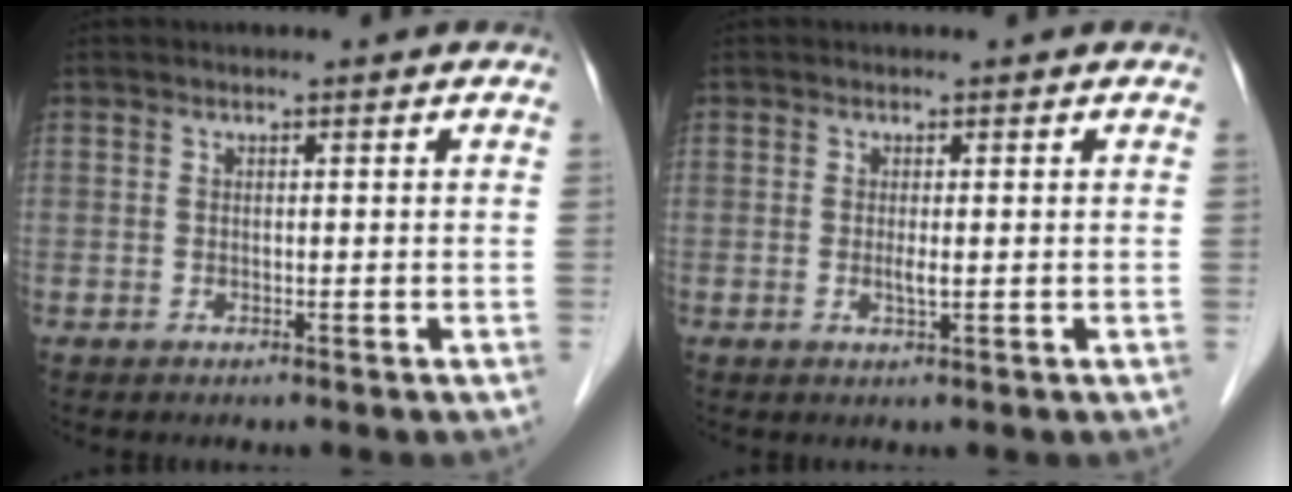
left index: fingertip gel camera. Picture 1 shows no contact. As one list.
[{"total": 1.3, "force": [0.1, 0.1, 1.3], "torque": [-0.029, -0.002, 0.002]}]